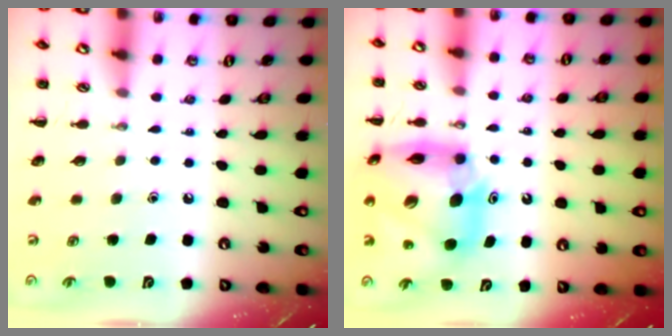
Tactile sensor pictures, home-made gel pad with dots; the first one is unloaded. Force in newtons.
{"total": 15.1, "press": 14.5, "slide": 4.4}